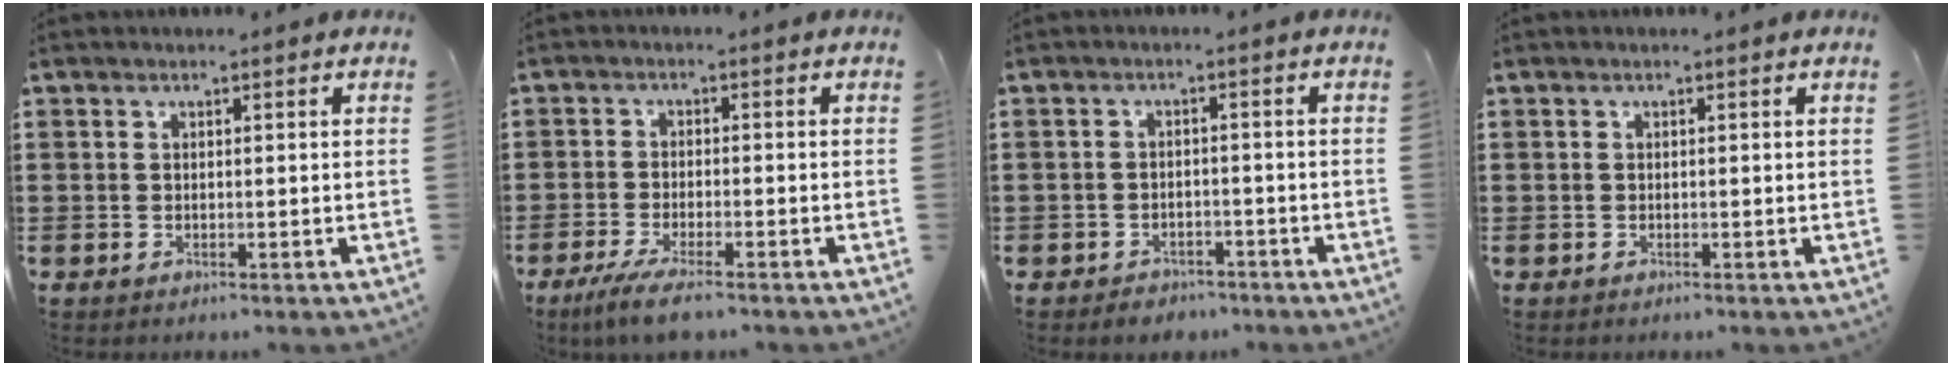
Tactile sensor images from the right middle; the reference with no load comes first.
{"total": 4.2, "force": [-3.4, 0.2, 2.5], "torque": [-0.055, -0.012, -0.065]}
{"total": 2.0, "force": [-1.9, 0.7, -0.2], "torque": [-0.003, 0.004, -0.044]}
{"total": 0.0}